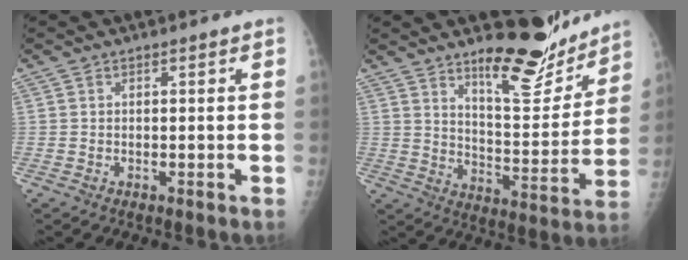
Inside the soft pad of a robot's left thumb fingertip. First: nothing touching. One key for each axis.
{"total": 15.1, "fx": 12.1, "fy": 4.6, "fz": 7.9, "tx": -0.070, "ty": -0.102, "tz": 0.190}